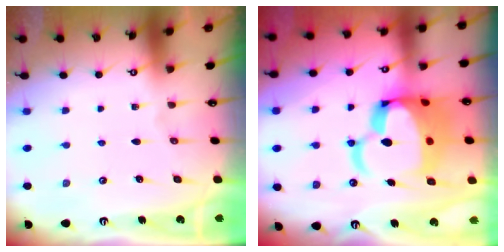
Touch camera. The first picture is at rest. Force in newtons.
{"total": 17.6, "press": 17.4, "slide": 2.3}